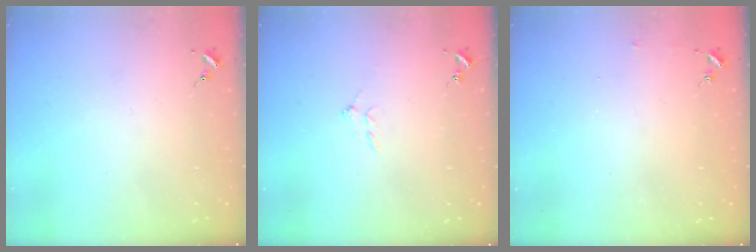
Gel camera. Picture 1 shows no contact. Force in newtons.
{"total": 5.0, "press": 5.0, "slide": 0.9}
{"total": 2.5, "press": 2.5, "slide": 0.2}